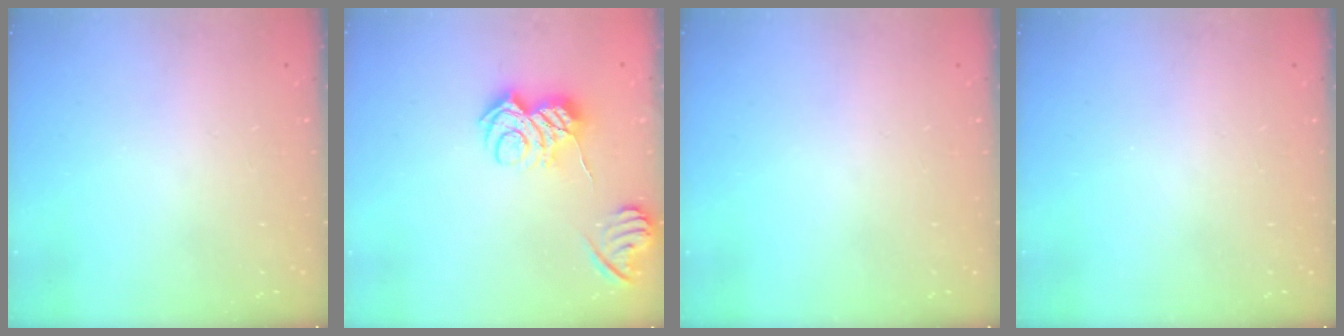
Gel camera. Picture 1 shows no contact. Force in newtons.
{"total": 8.9, "press": 8.9, "slide": 0.9}
{"total": 0.0}
{"total": 0.0}